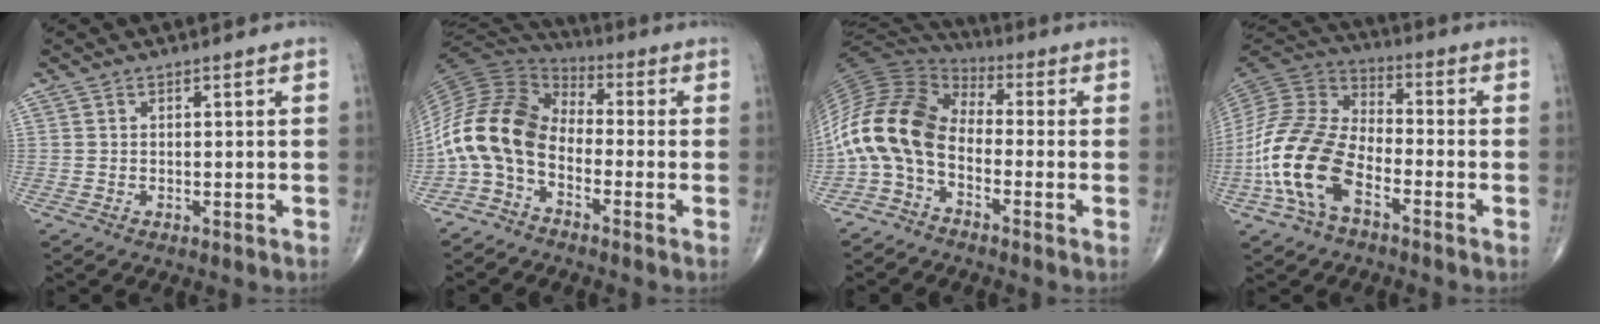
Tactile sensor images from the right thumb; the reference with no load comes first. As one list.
[{"total": 14.0, "force": [-4.2, 8.6, 10.2], "torque": [-0.207, 0.065, -0.099]}, {"total": 14.5, "force": [-3.6, 8.8, 11.0], "torque": [-0.228, 0.064, -0.085]}, {"total": 17.1, "force": [-6.5, 9.4, 12.7], "torque": [-0.259, 0.045, -0.135]}]